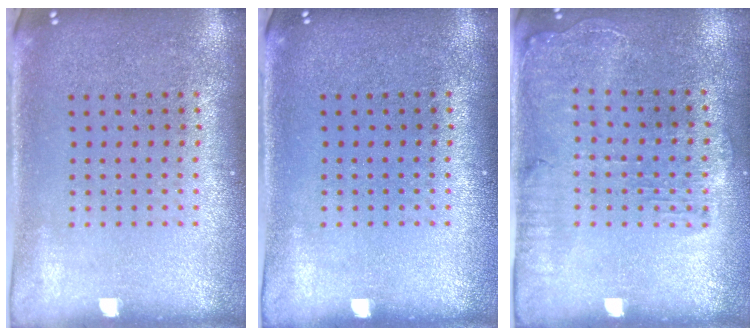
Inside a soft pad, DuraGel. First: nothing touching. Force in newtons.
{"total": 0.0}
{"total": 1.4, "press": 1.4, "slide": 0.4}